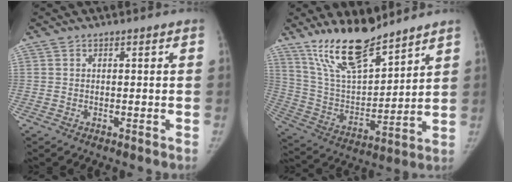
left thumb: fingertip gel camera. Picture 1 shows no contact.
{"total": 16.5, "force": [13.0, 5.1, 8.7], "torque": [-0.122, -0.073, 0.248]}